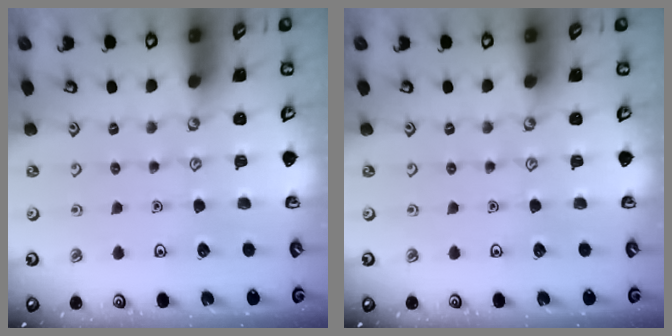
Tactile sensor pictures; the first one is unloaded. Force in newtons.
{"total": 0.0}